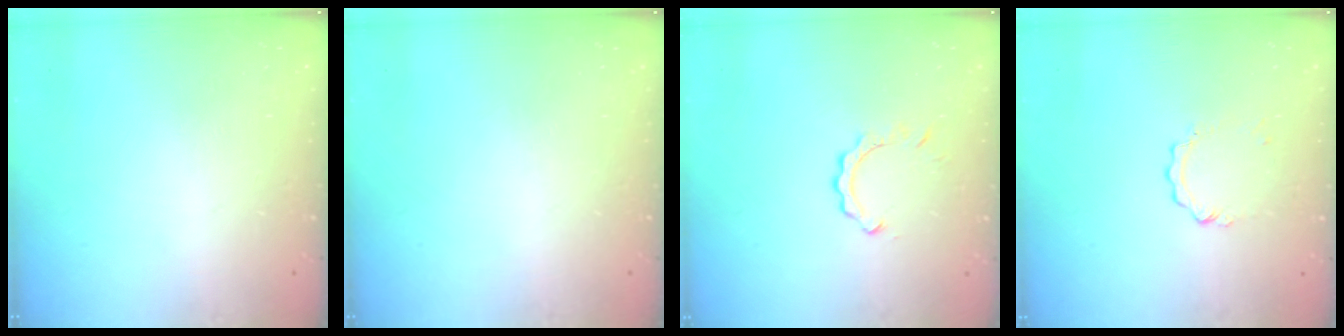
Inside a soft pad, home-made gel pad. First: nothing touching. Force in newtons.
{"total": 0.0}
{"total": 2.4, "press": 2.4, "slide": 0.3}
{"total": 2.9, "press": 2.9, "slide": 0.2}